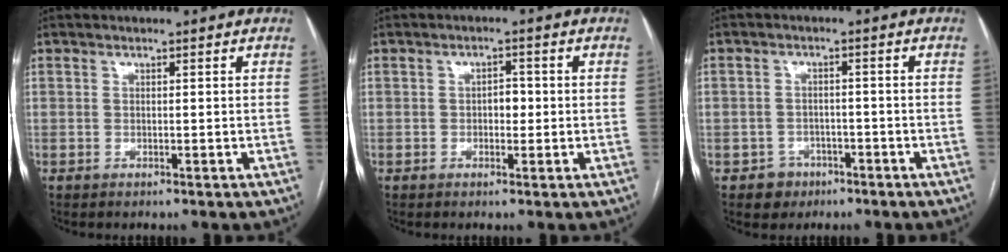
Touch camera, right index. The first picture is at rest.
{"total": 2.3, "force": [-0.2, 1.4, 1.8], "torque": [-0.023, 0.006, -0.003]}
{"total": 3.7, "force": [-1.9, 3.2, 0.0], "torque": [0.008, 0.015, -0.026]}